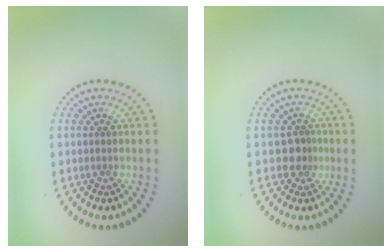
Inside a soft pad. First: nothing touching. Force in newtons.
{"total": 2.0, "press": 1.6, "slide": 1.2}